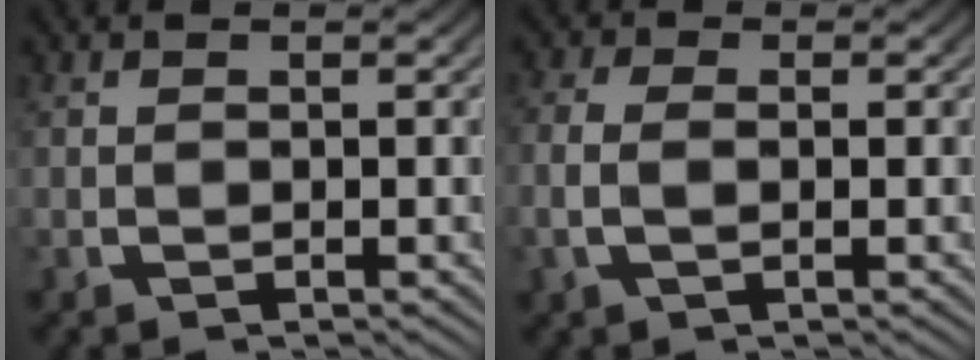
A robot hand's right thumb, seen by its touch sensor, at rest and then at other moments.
{"total": 1.5, "force": [-1.4, 0.4, 0.5], "torque": [-0.038, -0.015, -0.017]}